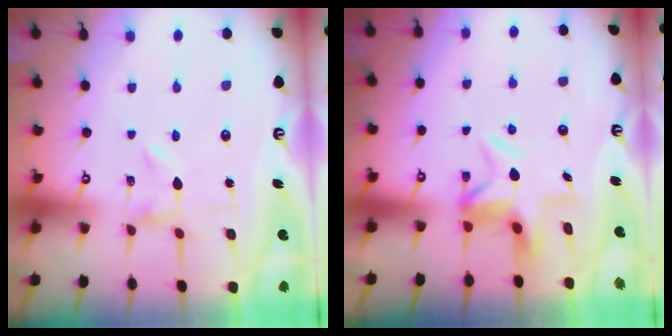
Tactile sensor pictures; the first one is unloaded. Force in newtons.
{"total": 6.5, "press": 6.5, "slide": 0.6}